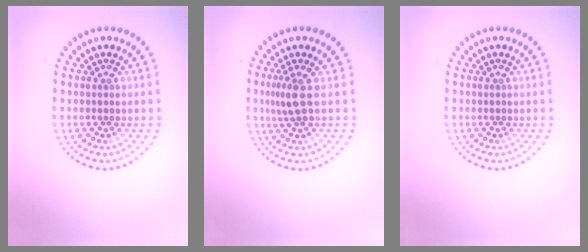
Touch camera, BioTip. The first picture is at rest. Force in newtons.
{"total": 2.2, "press": 1.8, "slide": 1.4}
{"total": 0.0}